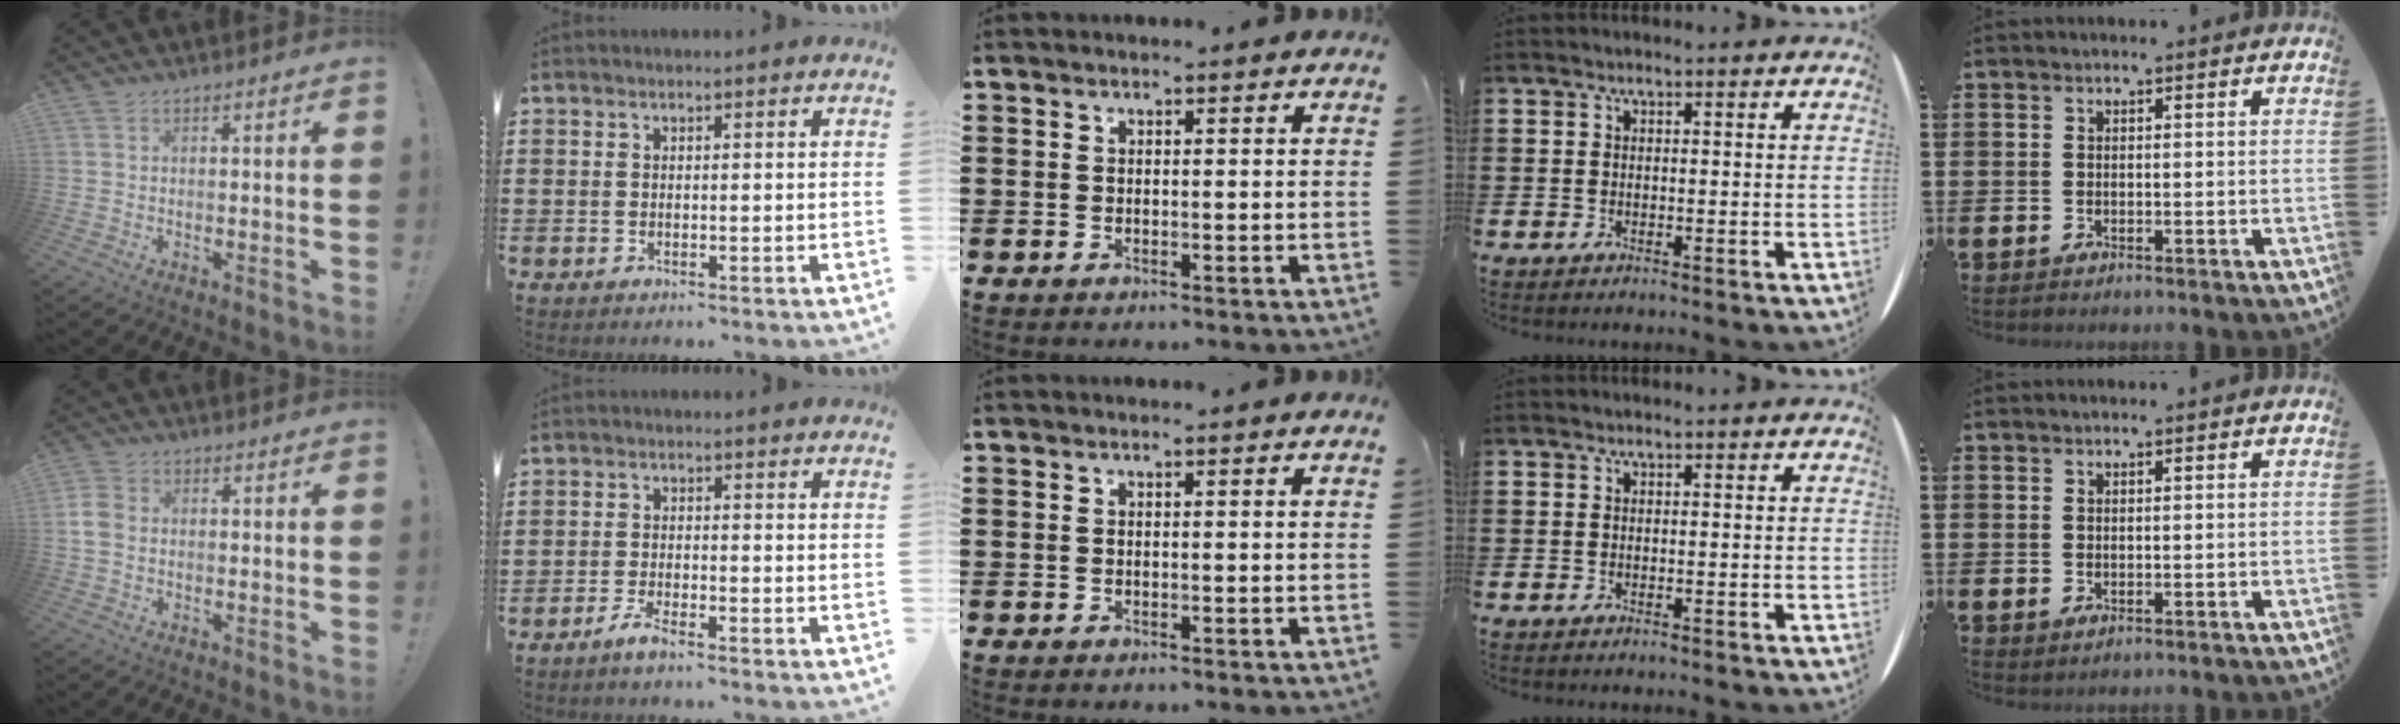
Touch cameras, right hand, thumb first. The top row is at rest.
{"thumb": {"total": 4.4, "force": [-0.3, 3.3, 2.9], "torque": [-0.076, 0.008, -0.006]}, "index": {"total": 2.2, "force": [-1.8, 0.0, 1.2], "torque": [-0.027, -0.001, -0.036]}}